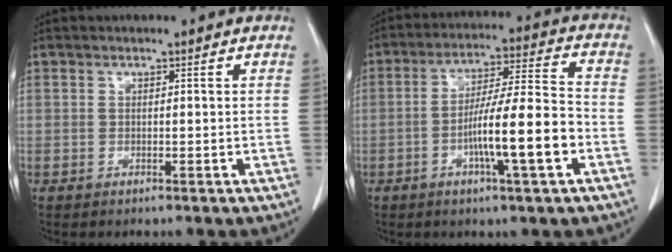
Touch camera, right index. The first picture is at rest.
{"total": 12.3, "force": [-3.9, 0.3, 11.6], "torque": [-0.198, 0.004, -0.068]}